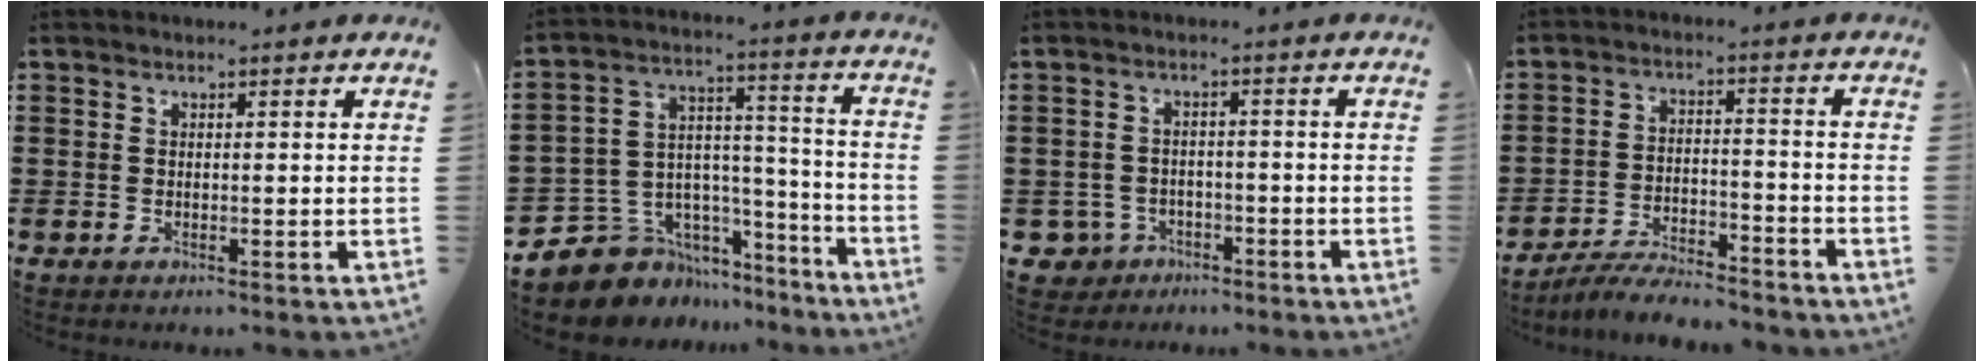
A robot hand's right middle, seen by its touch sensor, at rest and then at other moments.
{"total": 8.2, "force": [-6.2, 5.4, 0.6], "torque": [-0.041, 0.001, -0.115]}
{"total": 3.4, "force": [-2.6, 2.0, 0.7], "torque": [-0.042, -0.004, -0.062]}
{"total": 6.2, "force": [-6.0, 0.7, 1.5], "torque": [-0.026, 0.006, -0.117]}